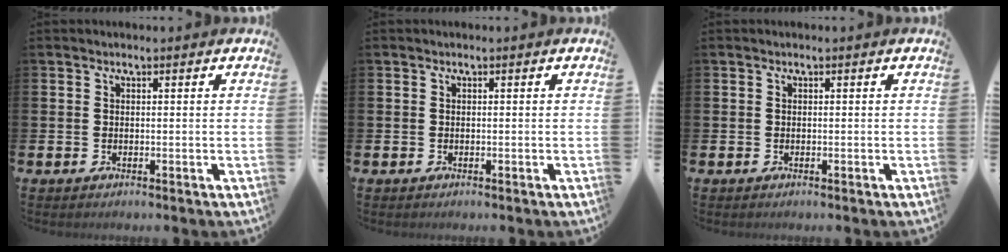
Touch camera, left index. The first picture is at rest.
{"total": 0.0}
{"total": 0.0}